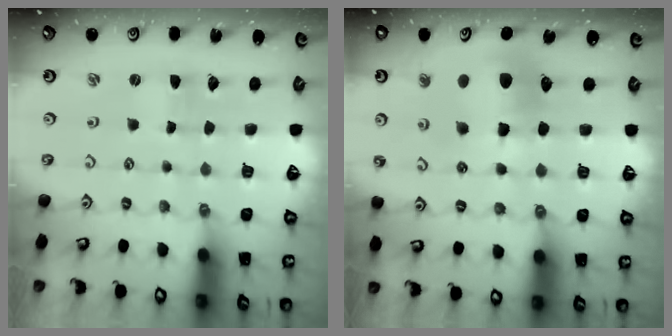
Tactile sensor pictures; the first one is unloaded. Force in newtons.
{"total": 11.4, "press": 11.3, "slide": 1.5}